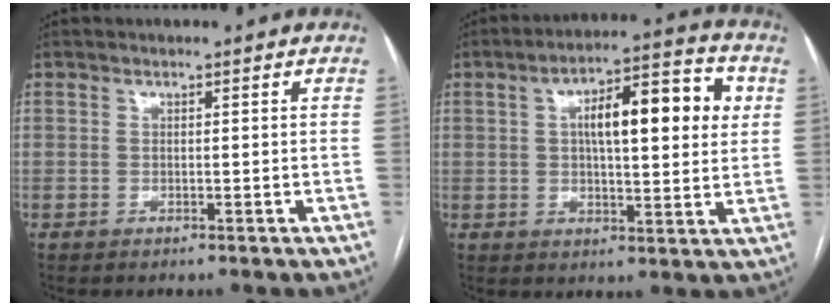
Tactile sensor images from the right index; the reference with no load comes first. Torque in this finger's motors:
{"motor_torque": [1.28, 0.85, 0.35, 0.11]}